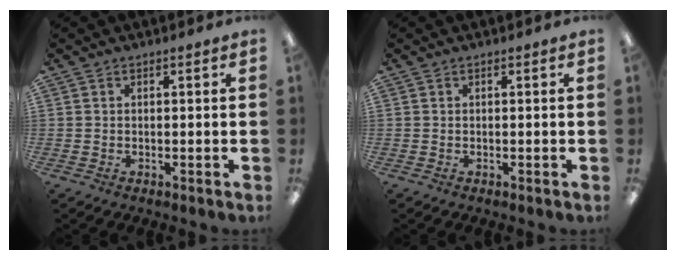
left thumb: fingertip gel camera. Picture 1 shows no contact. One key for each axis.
{"total": 0.0}